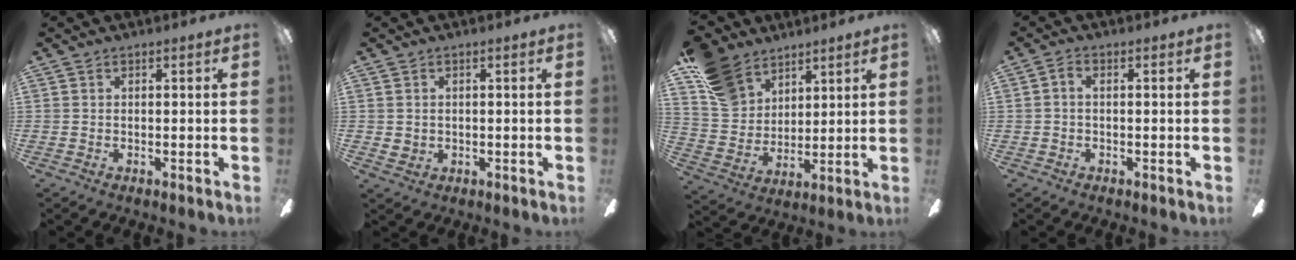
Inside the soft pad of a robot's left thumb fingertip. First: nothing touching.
{"total": 1.6, "force": [0.6, 1.5, 0.3], "torque": [-0.007, 0.002, 0.011]}
{"total": 14.6, "force": [9.8, 9.6, 5.0], "torque": [-0.116, -0.036, 0.200]}
{"total": 1.7, "force": [-0.4, 0.8, 1.4], "torque": [-0.027, 0.007, -0.008]}